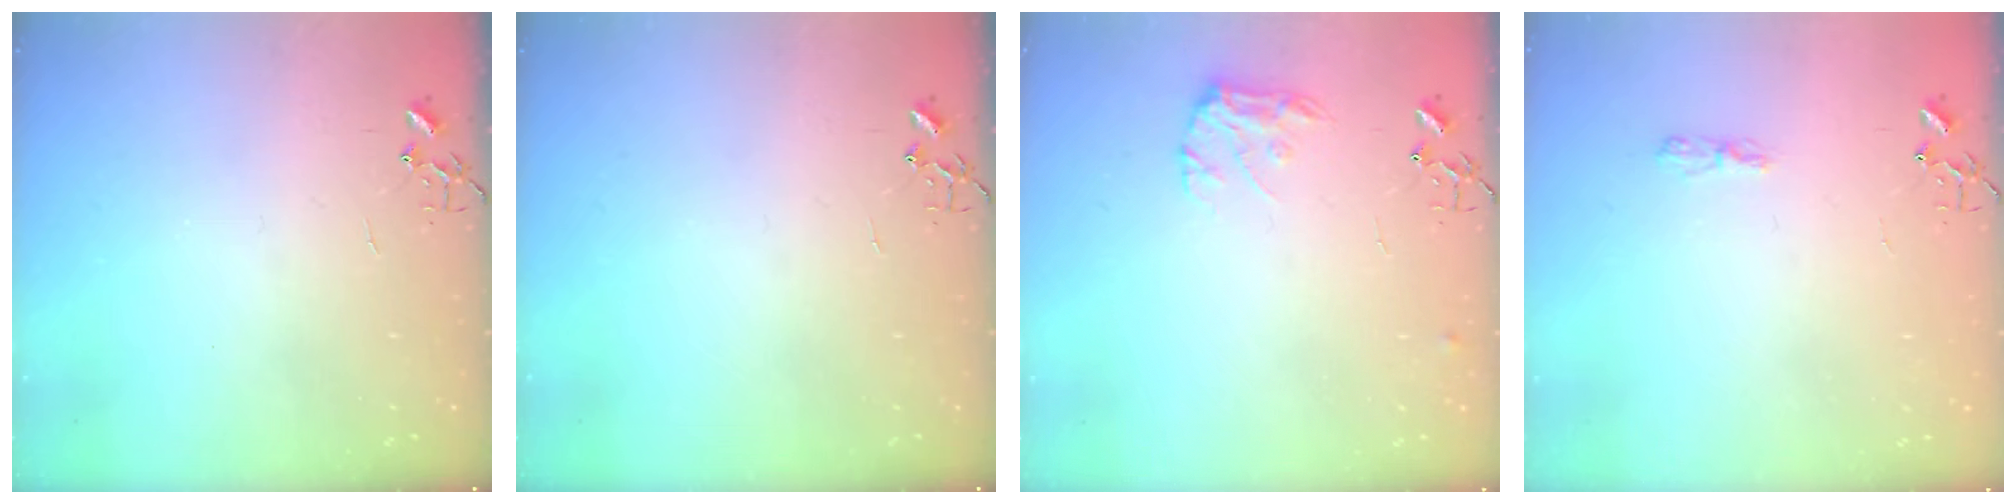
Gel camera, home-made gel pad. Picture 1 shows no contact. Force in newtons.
{"total": 0.0}
{"total": 8.9, "press": 8.9, "slide": 0.2}
{"total": 3.4, "press": 3.4, "slide": 0.6}